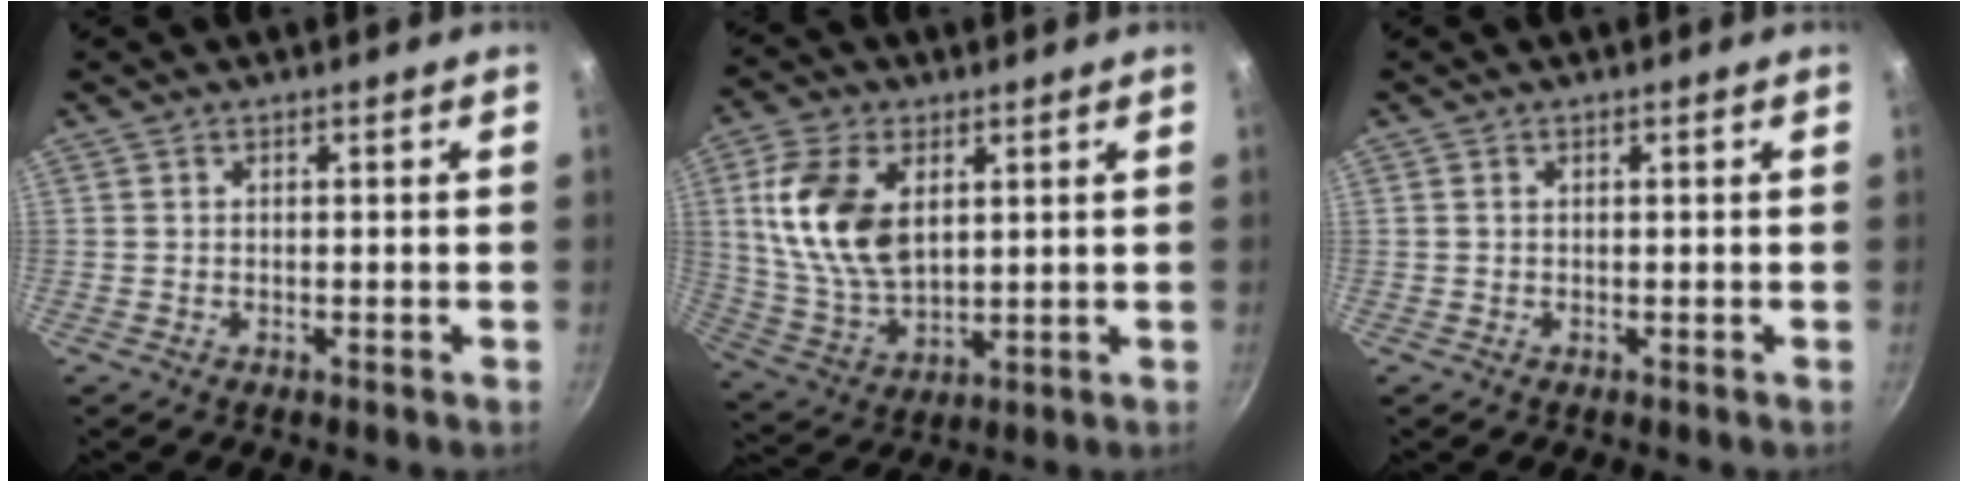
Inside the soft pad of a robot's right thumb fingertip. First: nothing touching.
{"total": 15.0, "force": [3.9, 9.0, 11.3], "torque": [-0.204, -0.015, 0.085]}
{"total": 0.0}